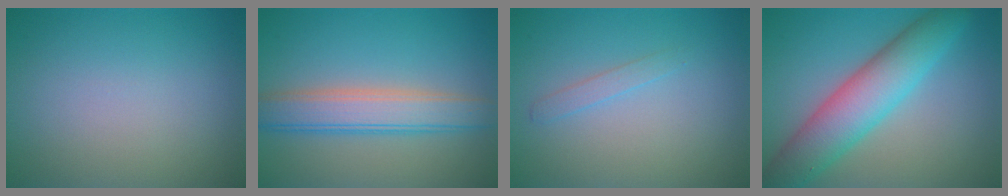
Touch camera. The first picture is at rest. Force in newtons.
{"total": 5.0, "press": 5.0, "slide": 0.5}
{"total": 1.0, "press": 1.0, "slide": 0.1}
{"total": 7.4, "press": 7.4, "slide": 0.2}